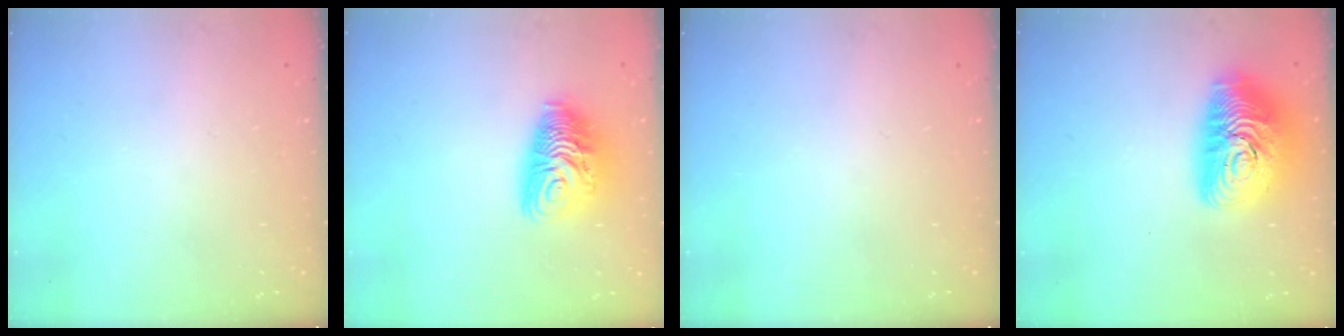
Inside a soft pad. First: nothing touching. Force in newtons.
{"total": 12.6, "press": 12.6, "slide": 1.3}
{"total": 0.0}
{"total": 18.1, "press": 18.1, "slide": 1.2}